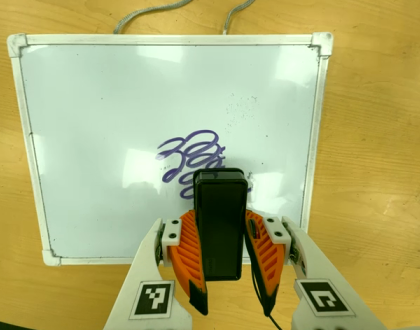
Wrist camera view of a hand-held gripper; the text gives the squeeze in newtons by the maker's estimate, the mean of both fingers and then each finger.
{"total": 6.9, "left": 5.7, "right": 8.1}